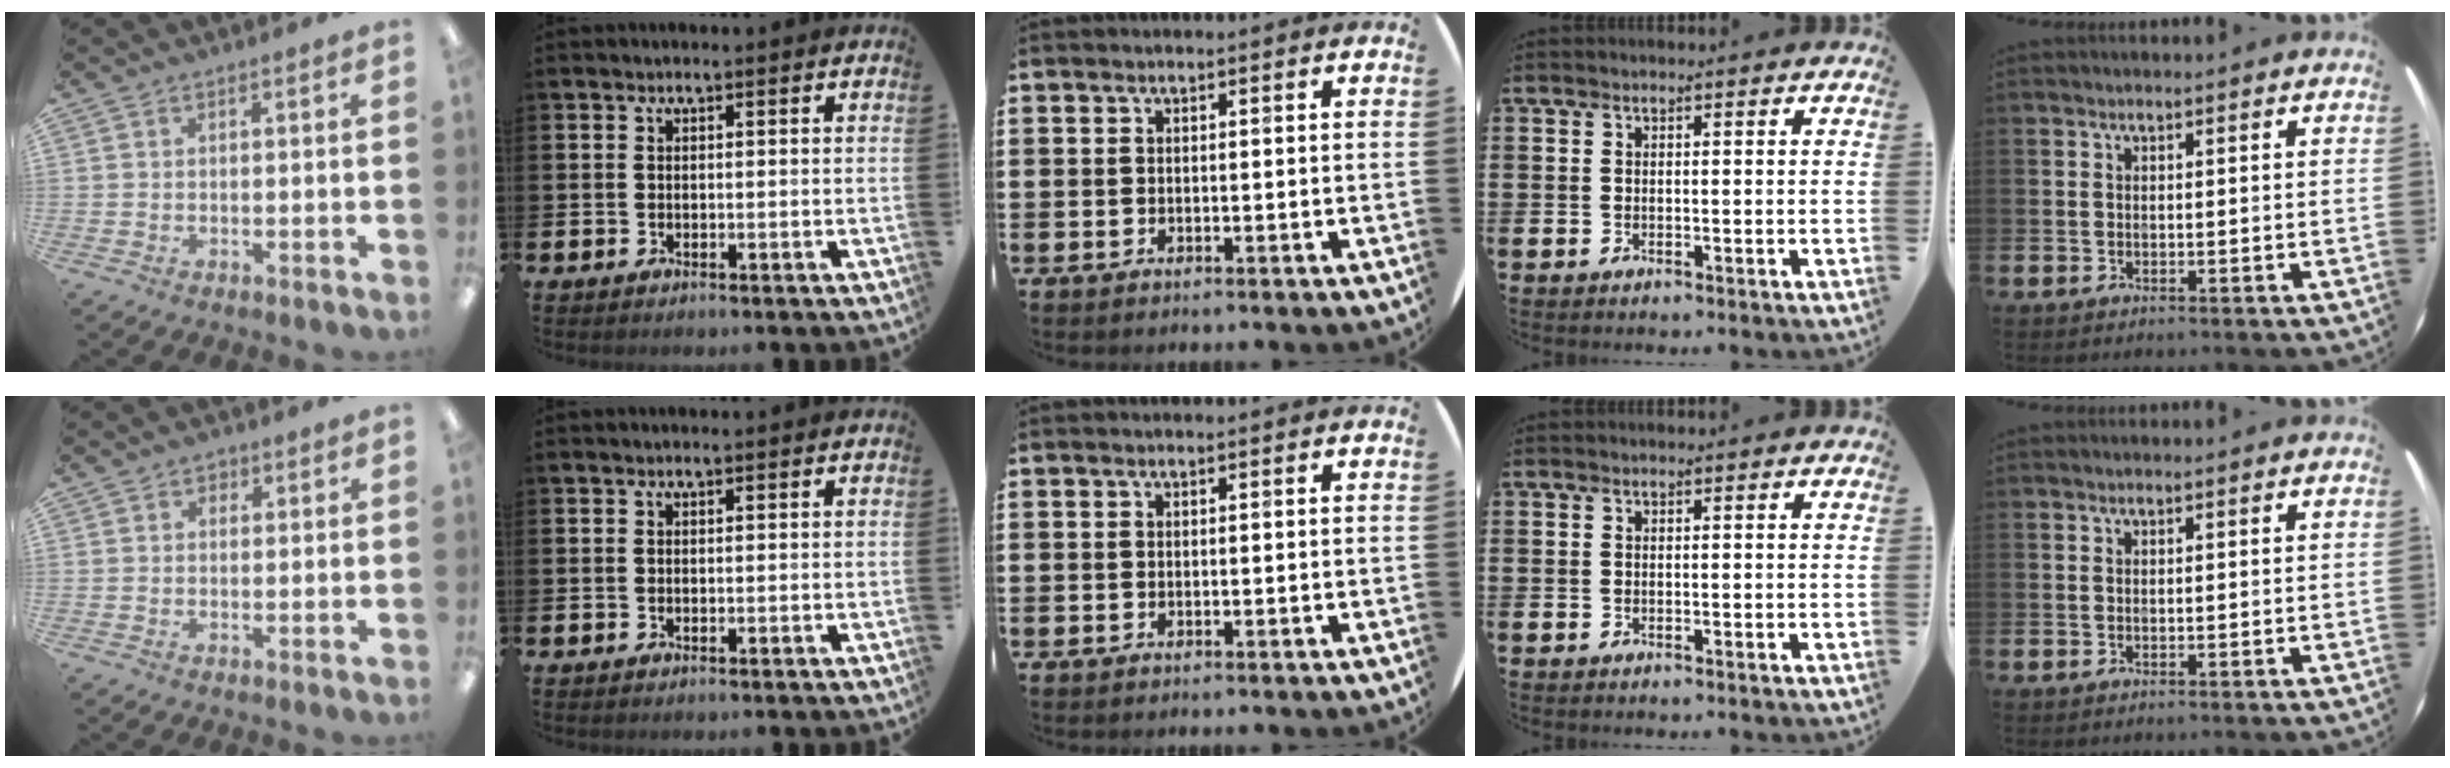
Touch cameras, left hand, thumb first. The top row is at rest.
{"thumb": {"total": 1.6, "force": [0.8, 1.3, 0.6], "torque": [-0.004, 0.003, 0.011]}}